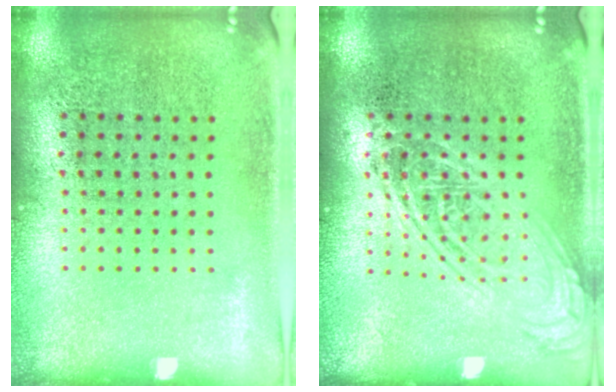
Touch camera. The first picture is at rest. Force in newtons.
{"total": 2.5, "press": 2.5, "slide": 0.2}